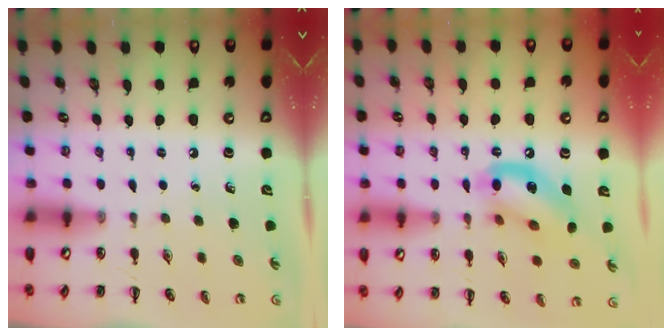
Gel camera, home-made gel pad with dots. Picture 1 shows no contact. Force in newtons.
{"total": 13.0, "press": 12.7, "slide": 2.5}